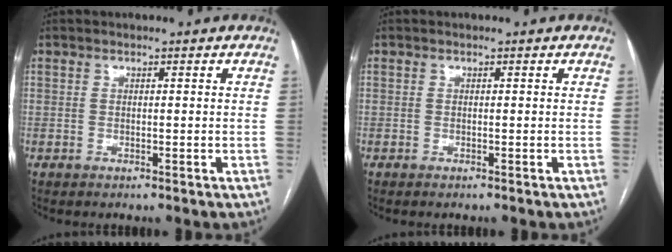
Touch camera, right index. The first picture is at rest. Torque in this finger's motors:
{"motor_torque": [0.01, -0.01, 0.03, 0.01]}